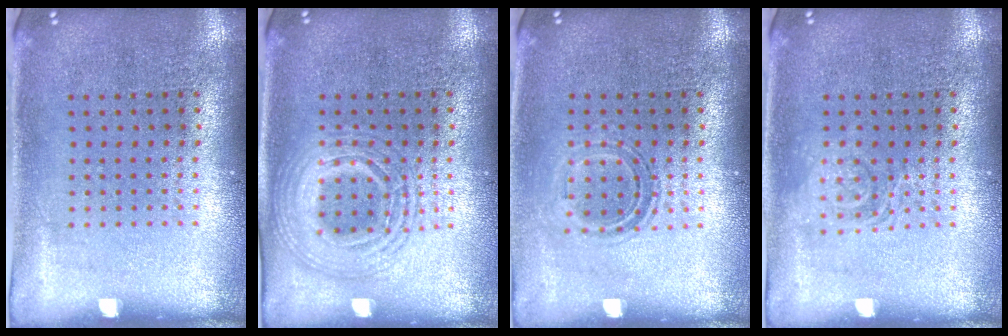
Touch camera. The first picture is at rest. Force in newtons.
{"total": 2.7, "press": 2.7, "slide": 0.3}
{"total": 1.1, "press": 1.0, "slide": 0.5}
{"total": 1.8, "press": 1.8, "slide": 0.3}